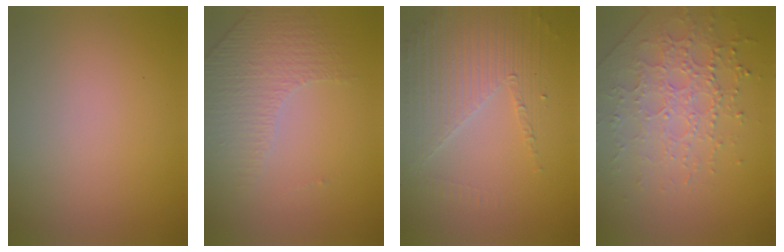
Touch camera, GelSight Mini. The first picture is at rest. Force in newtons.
{"total": 4.4, "press": 3.0, "slide": 3.3}
{"total": 4.1, "press": 3.7, "slide": 1.8}
{"total": 3.9, "press": 3.8, "slide": 0.7}